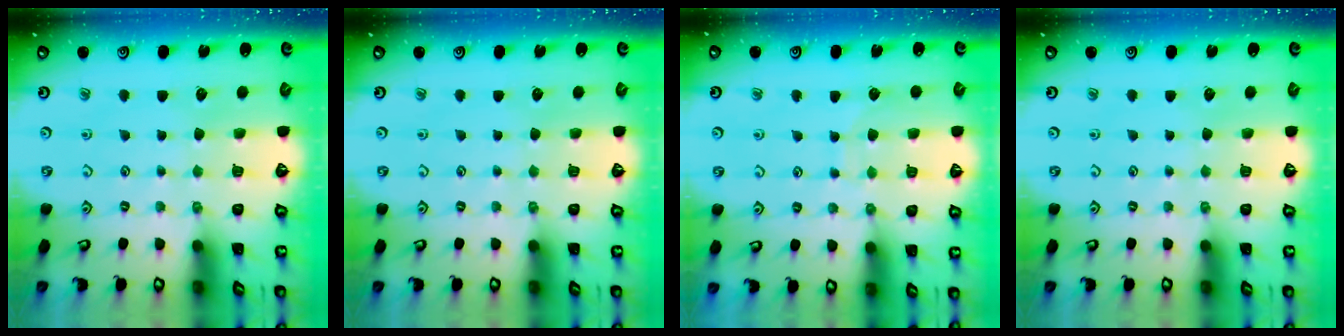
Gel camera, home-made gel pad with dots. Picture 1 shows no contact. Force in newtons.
{"total": 0.0}
{"total": 6.3, "press": 6.3, "slide": 0.6}
{"total": 0.0}